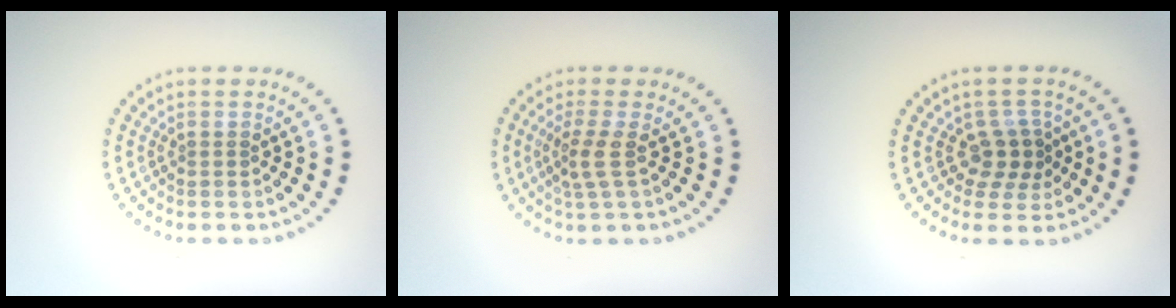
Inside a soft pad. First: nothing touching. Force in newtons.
{"total": 2.2, "press": 1.6, "slide": 1.6}
{"total": 2.5, "press": 2.0, "slide": 1.5}